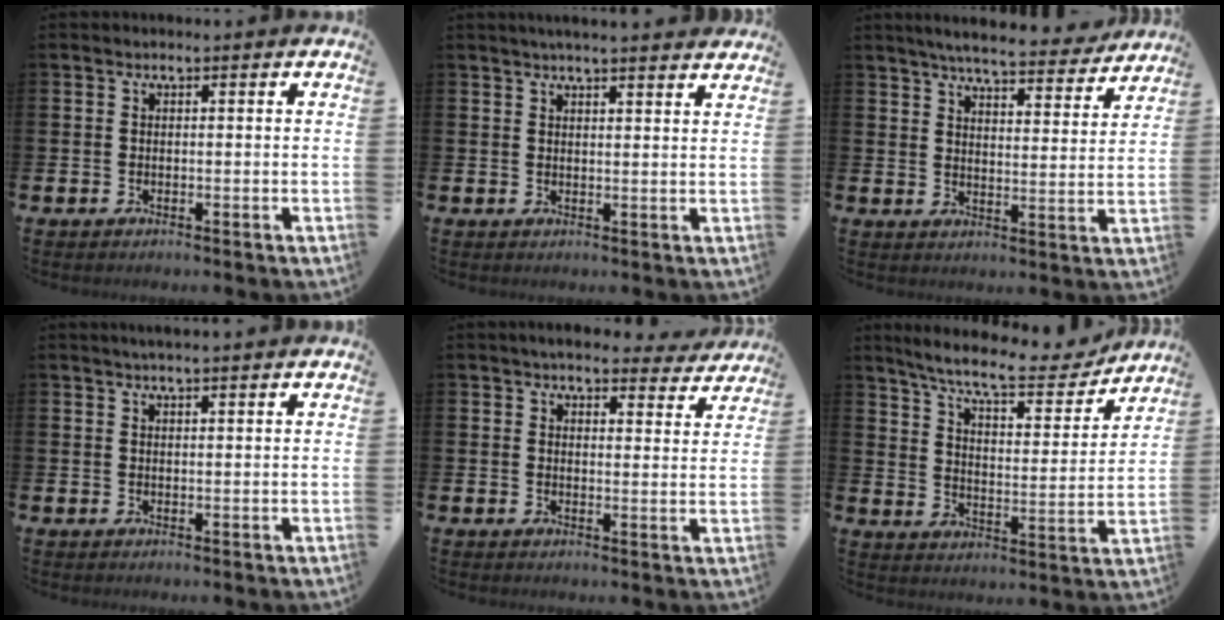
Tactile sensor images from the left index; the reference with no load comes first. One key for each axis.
{"total": 3.2, "fx": 3.2, "fy": -0.3, "fz": 0.7, "tx": -0.019, "ty": -0.011, "tz": 0.057}
{"total": 6.3, "fx": 6.0, "fy": 0.6, "fz": 1.8, "tx": -0.046, "ty": -0.037, "tz": 0.103}
{"total": 2.0, "fx": 1.8, "fy": -0.1, "fz": 0.7, "tx": -0.015, "ty": -0.002, "tz": 0.034}
{"total": 4.9, "fx": 4.5, "fy": 1.3, "fz": 1.2, "tx": -0.029, "ty": -0.019, "tz": 0.080}
{"total": 10.0, "fx": 8.9, "fy": 1.8, "fz": 4.3, "tx": -0.108, "ty": -0.053, "tz": 0.150}